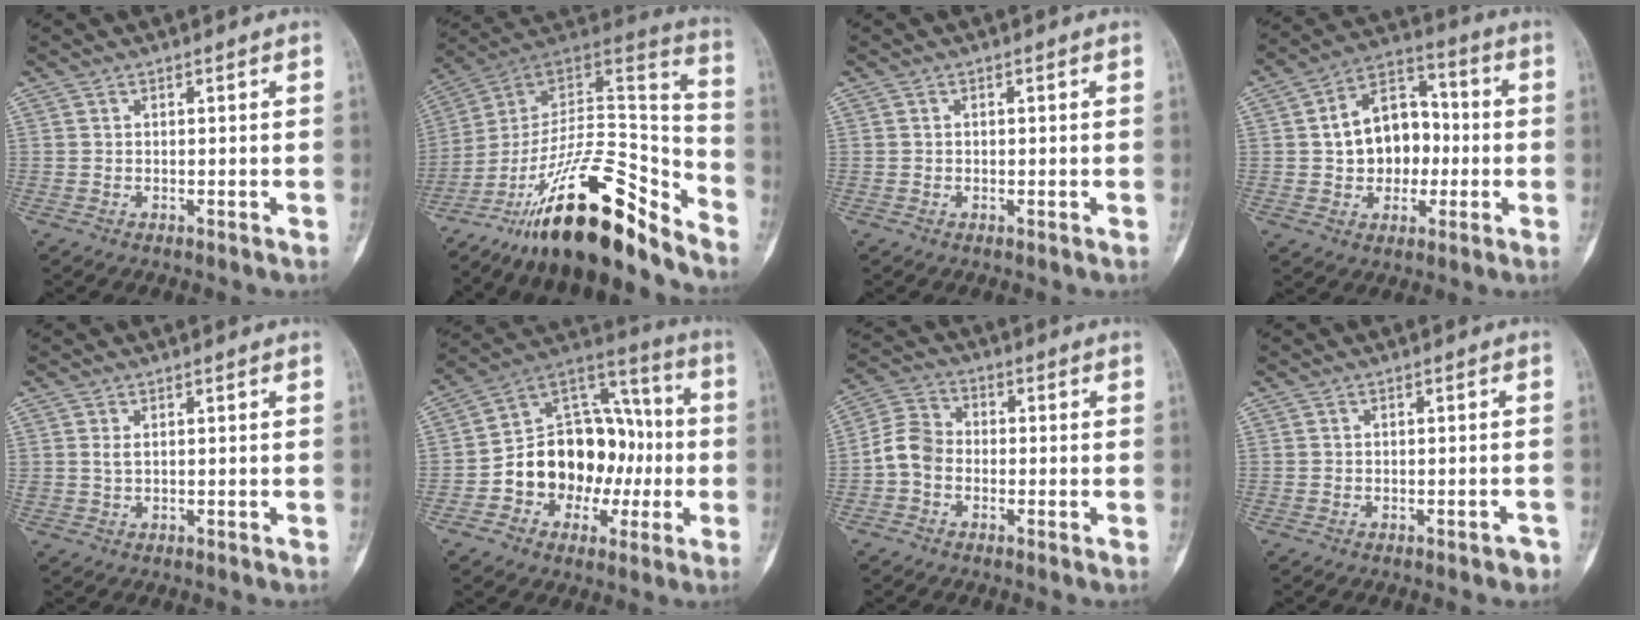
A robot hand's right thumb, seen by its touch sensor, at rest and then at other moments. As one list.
[{"total": 26.1, "force": [-18.9, 7.9, 16.1], "torque": [-0.203, 0.115, -0.311]}, {"total": 0.0}, {"total": 14.0, "force": [-0.4, 10.2, 9.5], "torque": [-0.106, 0.034, -0.011]}, {"total": 1.1, "force": [0.2, 0.5, 0.9], "torque": [-0.021, 0.002, 0.009]}, {"total": 19.9, "force": [-3.2, 14.7, 13.0], "torque": [-0.147, 0.050, -0.045]}, {"total": 6.1, "force": [-1.6, 4.7, 3.5], "torque": [-0.058, 0.019, -0.044]}, {"total": 1.8, "force": [-1.4, 0.7, 1.0], "torque": [-0.010, 0.009, -0.012]}]